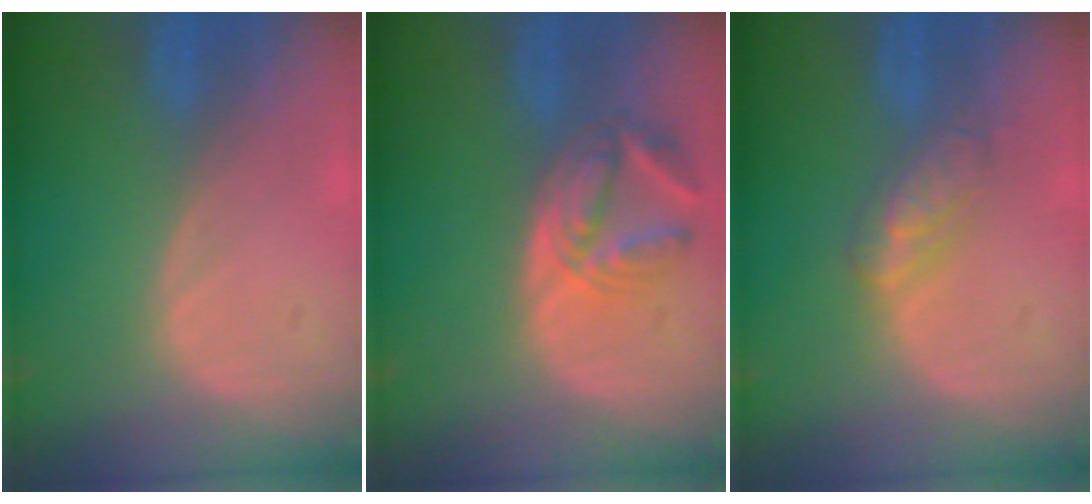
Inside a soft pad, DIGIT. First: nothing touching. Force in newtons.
{"total": 6.1, "press": 6.1, "slide": 0.2}
{"total": 4.7, "press": 4.5, "slide": 1.5}